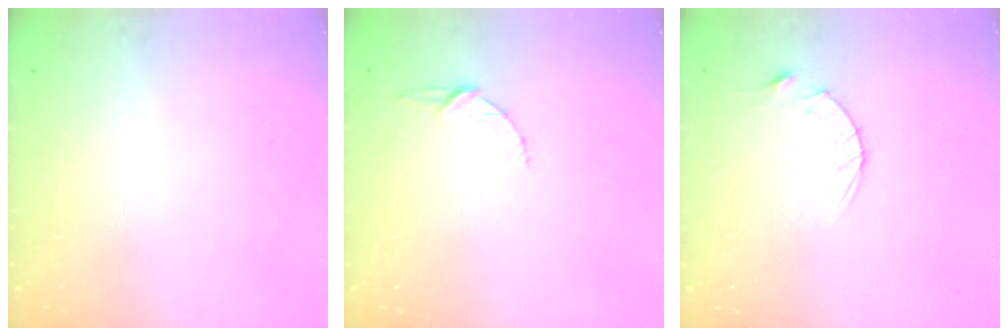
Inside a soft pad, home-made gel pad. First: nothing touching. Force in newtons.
{"total": 3.4, "press": 3.3, "slide": 0.4}
{"total": 4.5, "press": 4.5, "slide": 0.3}